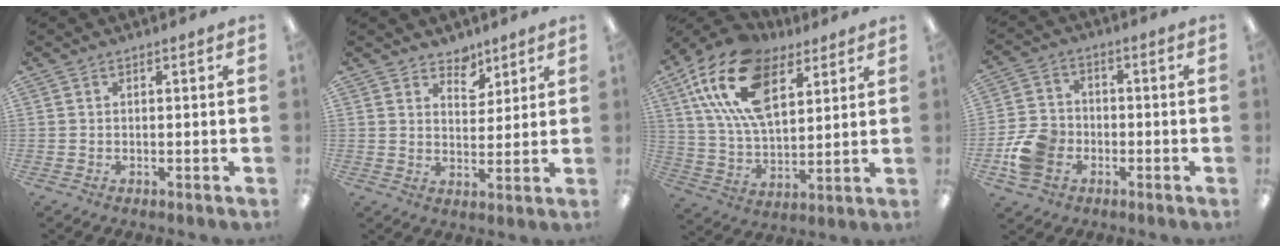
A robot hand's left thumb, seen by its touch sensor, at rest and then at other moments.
{"total": 5.3, "force": [4.4, 2.7, 0.7], "torque": [0.002, -0.030, 0.078]}
{"total": 21.1, "force": [10.9, 11.6, 13.8], "torque": [-0.285, -0.027, 0.194]}
{"total": 9.4, "force": [-3.3, 7.5, 4.7], "torque": [-0.107, 0.025, -0.057]}